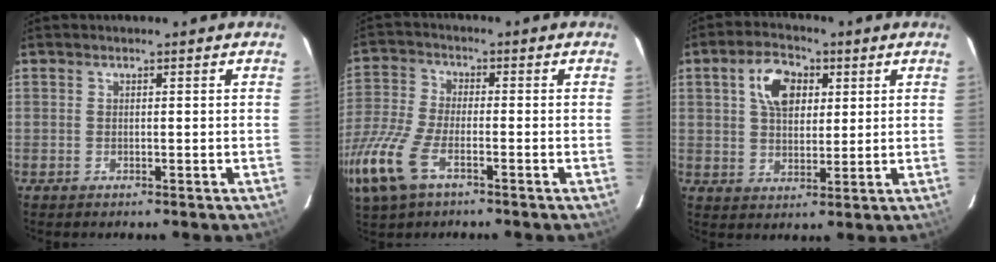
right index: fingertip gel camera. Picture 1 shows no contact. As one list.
[{"total": 15.8, "force": [-8.4, 7.1, 11.3], "torque": [-0.270, -0.036, -0.174]}, {"total": 8.7, "force": [3.0, 5.5, 6.0], "torque": [-0.103, 0.025, 0.054]}]